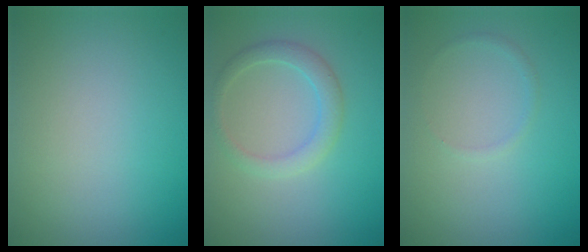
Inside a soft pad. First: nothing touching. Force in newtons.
{"total": 2.3, "press": 2.3, "slide": 0.2}
{"total": 0.6, "press": 0.6, "slide": 0.1}